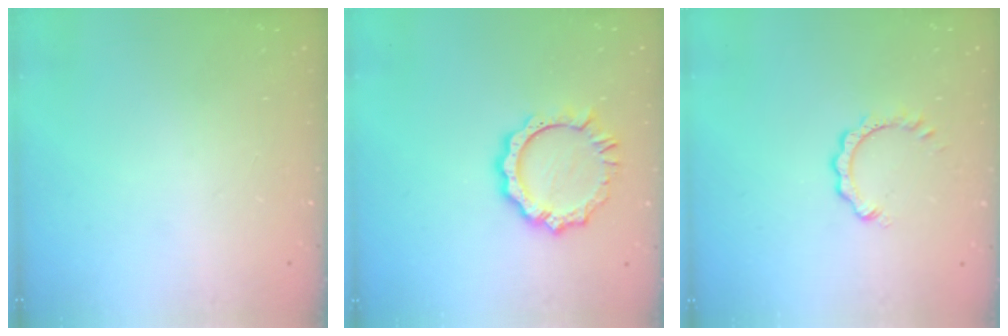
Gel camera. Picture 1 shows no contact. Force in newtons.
{"total": 9.1, "press": 9.0, "slide": 1.0}
{"total": 3.3, "press": 3.3, "slide": 0.5}